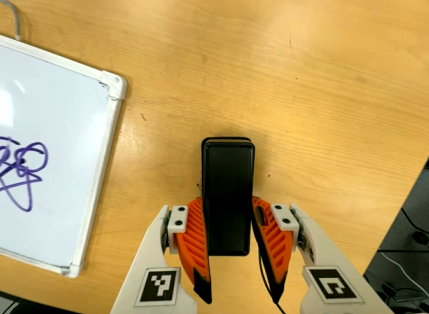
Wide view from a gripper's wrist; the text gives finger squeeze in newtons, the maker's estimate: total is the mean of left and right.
{"total": 4.3, "left": 2.8, "right": 5.7}